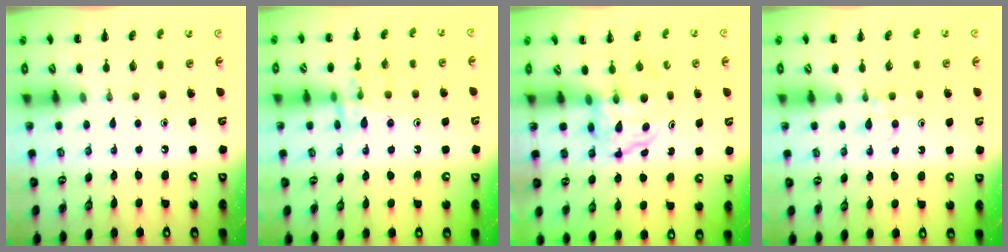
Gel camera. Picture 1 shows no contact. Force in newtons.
{"total": 12.7, "press": 12.6, "slide": 0.8}
{"total": 3.7, "press": 3.7, "slide": 0.2}
{"total": 3.7, "press": 3.5, "slide": 1.3}